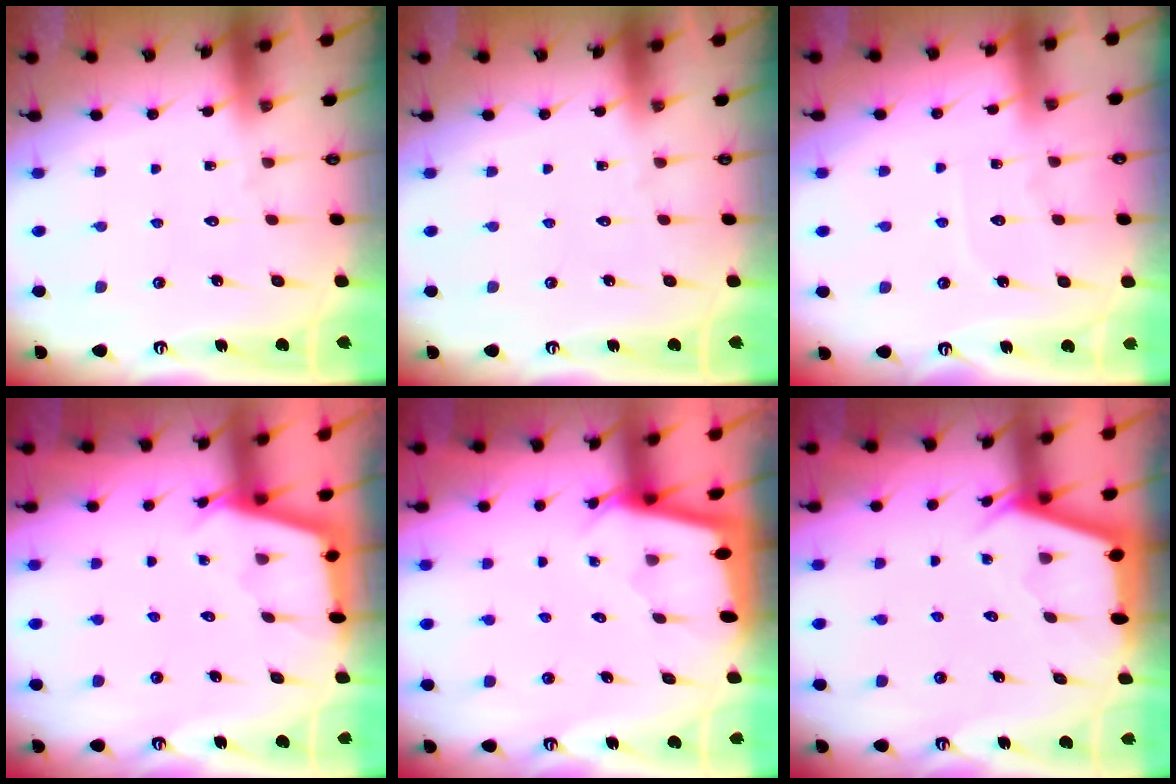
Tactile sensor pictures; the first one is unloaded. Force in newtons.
{"total": 0.0}
{"total": 3.6, "press": 3.6, "slide": 0.2}
{"total": 2.5, "press": 2.5, "slide": 0.1}
{"total": 1.9, "press": 1.9, "slide": 0.1}
{"total": 2.9, "press": 2.9, "slide": 0.3}